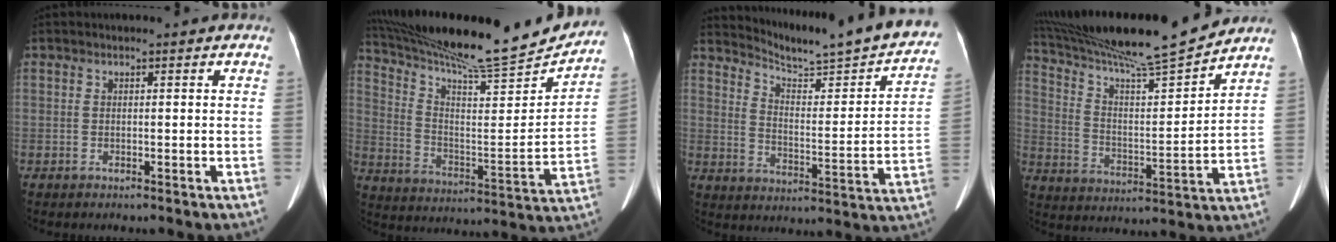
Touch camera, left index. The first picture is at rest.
{"total": 23.4, "force": [21.5, 1.3, 9.3], "torque": [-0.169, -0.043, 0.322]}
{"total": 22.0, "force": [20.4, 1.4, 8.2], "torque": [-0.118, -0.064, 0.266]}
{"total": 19.4, "force": [17.6, -0.7, 8.2], "torque": [-0.150, -0.011, 0.286]}